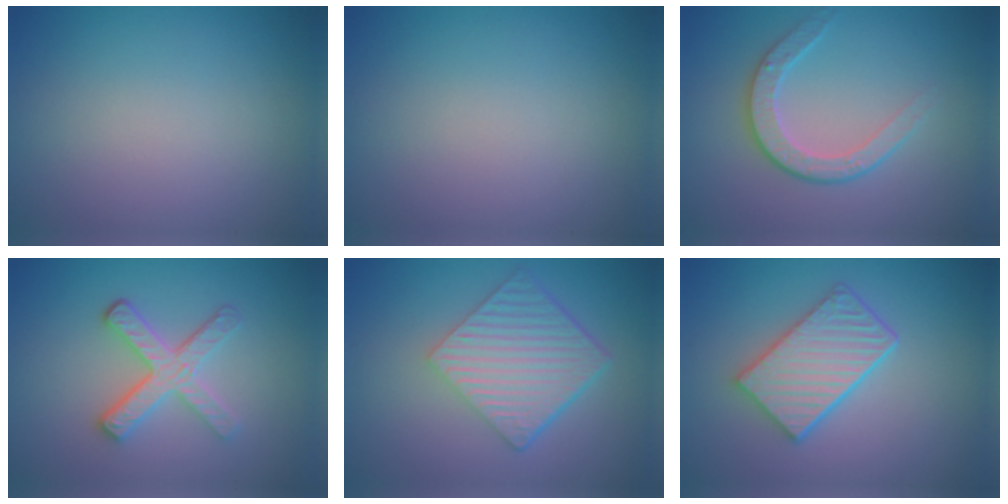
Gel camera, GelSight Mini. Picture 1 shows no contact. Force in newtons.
{"total": 0.0}
{"total": 3.4, "press": 2.9, "slide": 1.8}
{"total": 3.8, "press": 3.1, "slide": 2.2}
{"total": 6.4, "press": 4.4, "slide": 4.7}
{"total": 5.2, "press": 4.3, "slide": 3.0}